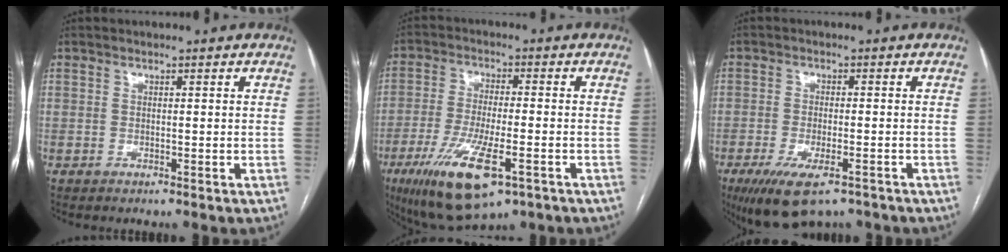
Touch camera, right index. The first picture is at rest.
{"total": 13.8, "force": [-6.7, 3.6, 11.5], "torque": [-0.224, -0.026, -0.106]}
{"total": 9.7, "force": [-6.4, 3.1, 6.6], "torque": [-0.112, -0.018, -0.101]}